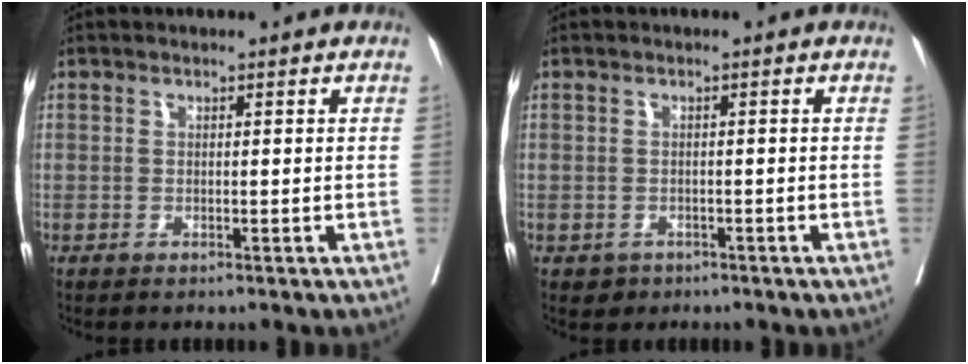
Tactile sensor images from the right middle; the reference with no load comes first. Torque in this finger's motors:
{"motor_torque": [0.40, -0.30, 0.01, 0.02]}